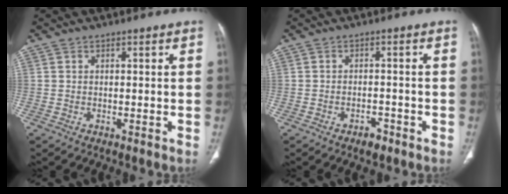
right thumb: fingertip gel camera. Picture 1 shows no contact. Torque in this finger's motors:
{"motor_torque": [-0.18, 0.04, -0.22, 0.02, 0.05]}